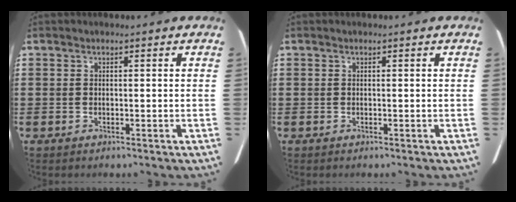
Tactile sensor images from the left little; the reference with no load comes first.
{"total": 0.0}